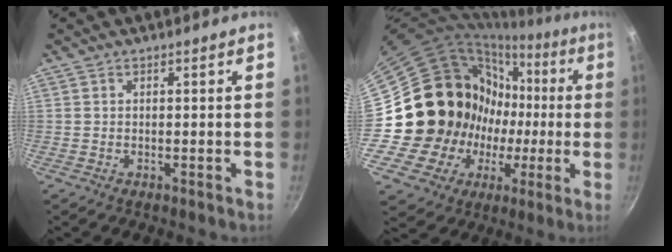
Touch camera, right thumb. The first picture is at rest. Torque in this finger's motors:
{"motor_torque": [2.48, 2.53, 0.58, -0.36, 0.24]}